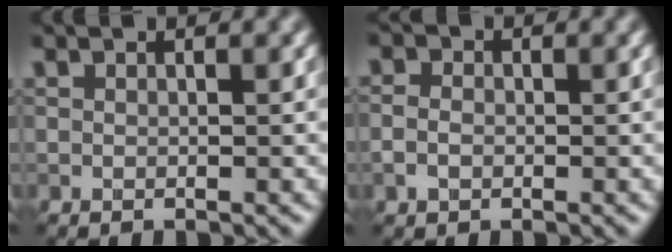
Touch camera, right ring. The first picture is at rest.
{"total": 1.8, "force": [-0.4, 1.4, 1.0], "torque": [-0.020, -0.001, -0.013]}